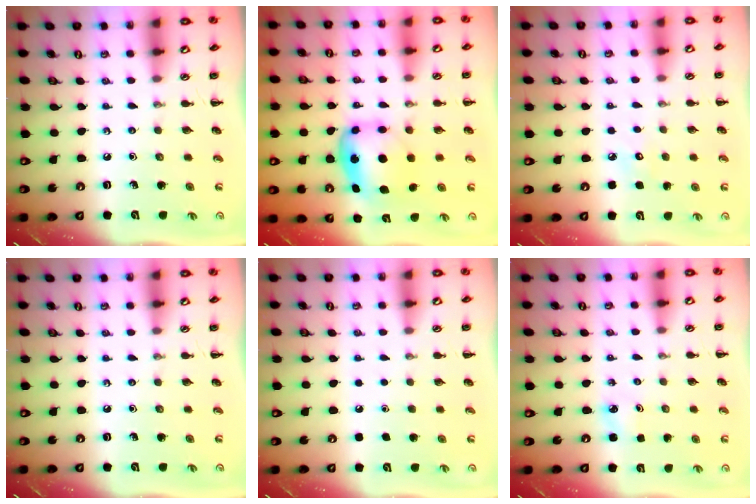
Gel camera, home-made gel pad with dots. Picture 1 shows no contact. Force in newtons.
{"total": 6.1, "press": 6.0, "slide": 1.2}
{"total": 4.2, "press": 4.0, "slide": 1.1}
{"total": 0.0}
{"total": 1.5, "press": 1.5, "slide": 0.1}
{"total": 3.0, "press": 2.8, "slide": 0.9}